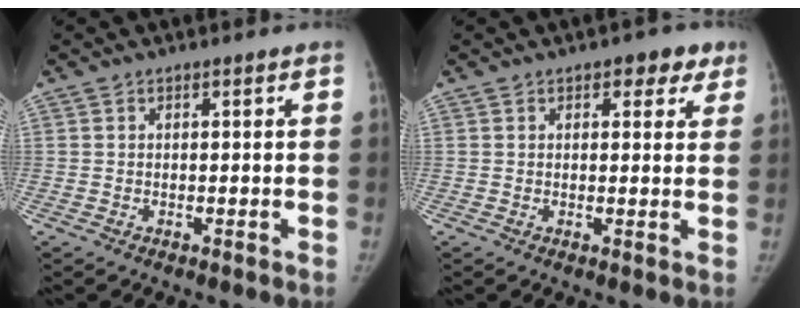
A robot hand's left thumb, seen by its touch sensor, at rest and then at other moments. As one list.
[{"total": 4.6, "force": [2.5, 2.7, 2.7], "torque": [0.002, -0.005, 0.023]}]